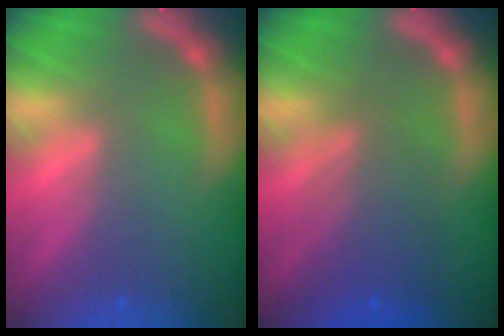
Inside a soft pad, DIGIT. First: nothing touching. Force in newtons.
{"total": 5.0}